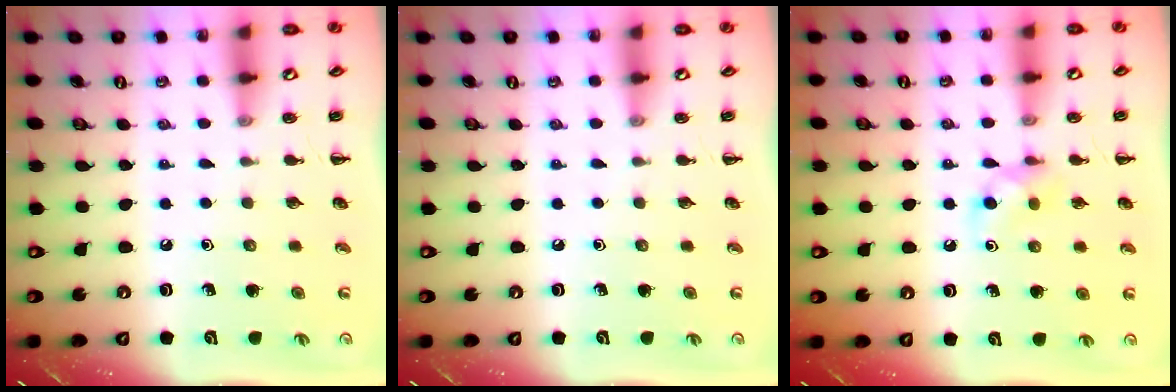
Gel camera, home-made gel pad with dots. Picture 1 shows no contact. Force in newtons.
{"total": 0.0}
{"total": 5.5, "press": 5.2, "slide": 1.8}